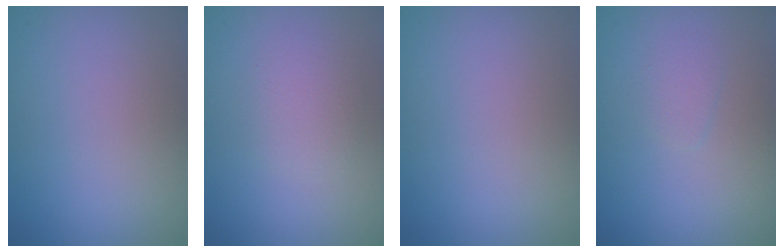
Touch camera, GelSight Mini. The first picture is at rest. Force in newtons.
{"total": 2.0, "press": 2.0, "slide": 0.0}
{"total": 0.0}
{"total": 1.0, "press": 1.0, "slide": 0.1}